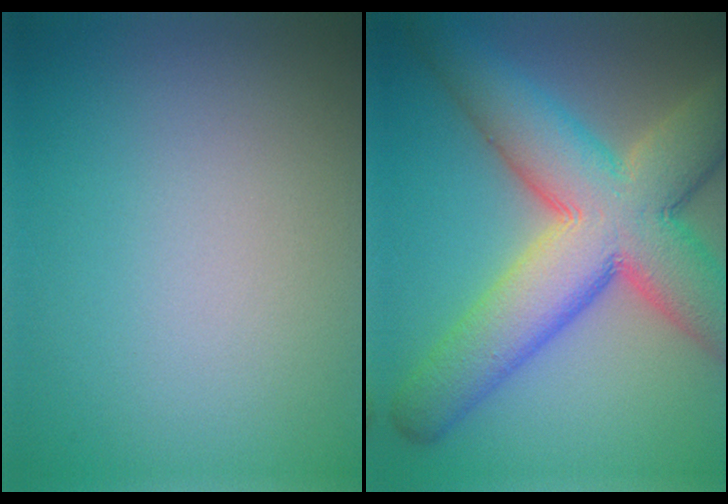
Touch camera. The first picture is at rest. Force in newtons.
{"total": 12.7, "press": 12.7, "slide": 0.5}